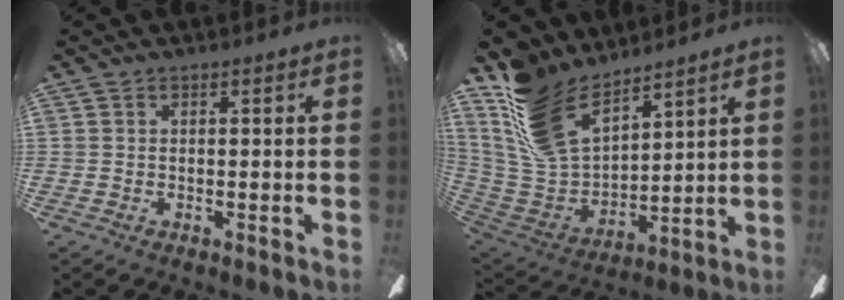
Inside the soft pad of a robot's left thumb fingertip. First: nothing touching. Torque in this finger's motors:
{"motor_torque": [0.34, 0.32, 1.06, -1.70, 0.15]}